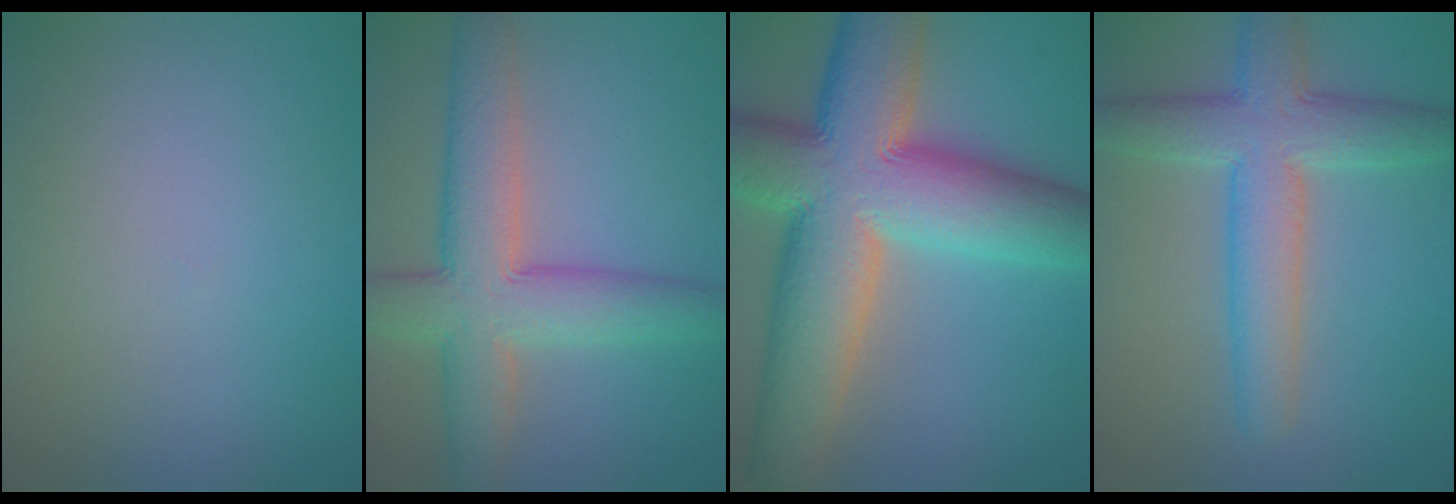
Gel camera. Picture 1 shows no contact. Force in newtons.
{"total": 8.0, "press": 8.0, "slide": 0.3}
{"total": 16.4, "press": 16.3, "slide": 0.9}
{"total": 6.6, "press": 6.6, "slide": 0.3}